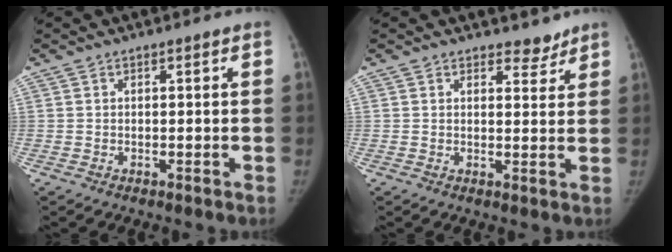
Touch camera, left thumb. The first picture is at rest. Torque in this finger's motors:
{"motor_torque": [0.46, -0.37, 0.38, 0.02, 0.04]}